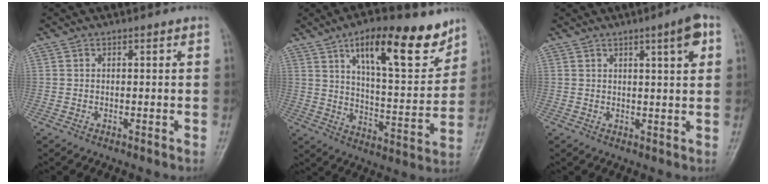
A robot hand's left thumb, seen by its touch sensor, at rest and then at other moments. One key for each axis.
{"total": 18.4, "fx": 11.0, "fy": 6.4, "fz": 13.3, "tx": -0.163, "ty": -0.057, "tz": 0.177}
{"total": 5.3, "fx": 2.3, "fy": 0.6, "fz": 4.7, "tx": -0.065, "ty": -0.007, "tz": 0.032}